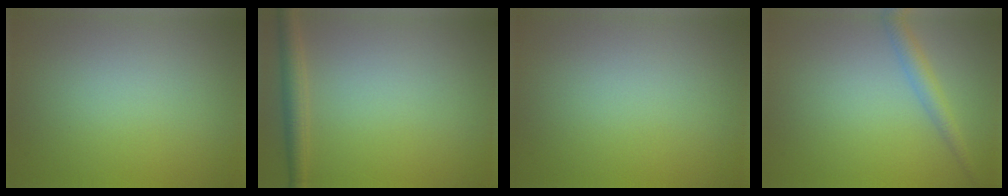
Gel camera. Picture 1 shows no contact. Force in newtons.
{"total": 2.3, "press": 2.3, "slide": 0.1}
{"total": 0.0}
{"total": 2.2, "press": 2.2, "slide": 0.1}